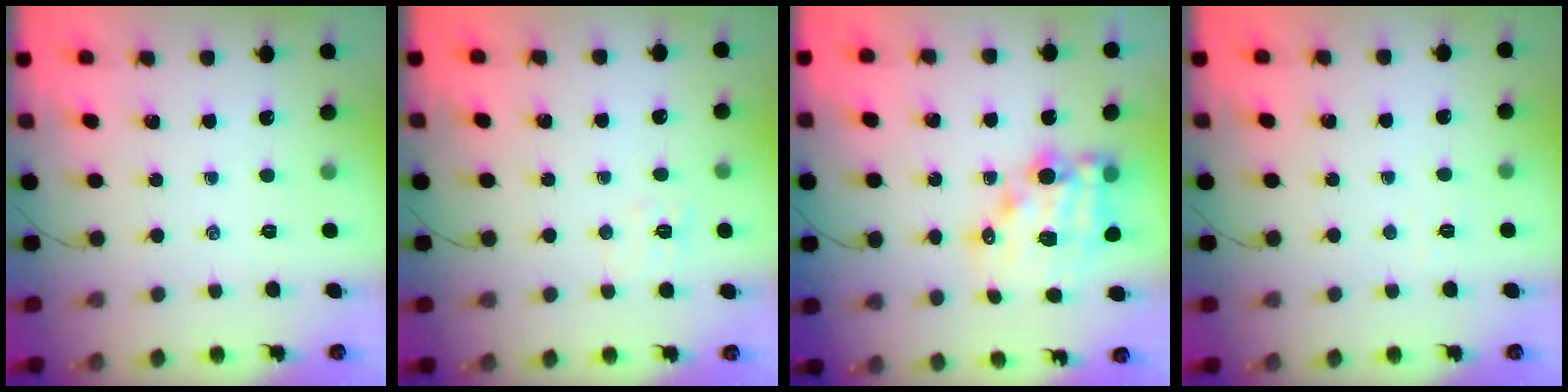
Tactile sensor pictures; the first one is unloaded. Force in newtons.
{"total": 5.9, "press": 5.7, "slide": 1.5}
{"total": 13.3, "press": 12.9, "slide": 3.2}
{"total": 2.4, "press": 2.3, "slide": 0.5}